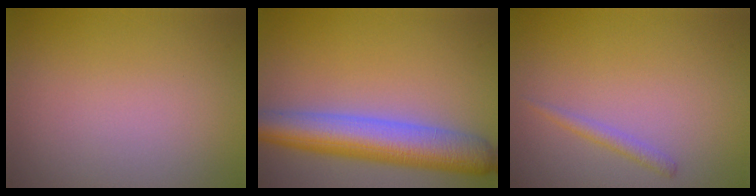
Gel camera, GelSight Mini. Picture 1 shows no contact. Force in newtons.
{"total": 7.6, "press": 7.6, "slide": 0.4}
{"total": 1.1, "press": 1.1, "slide": 0.0}